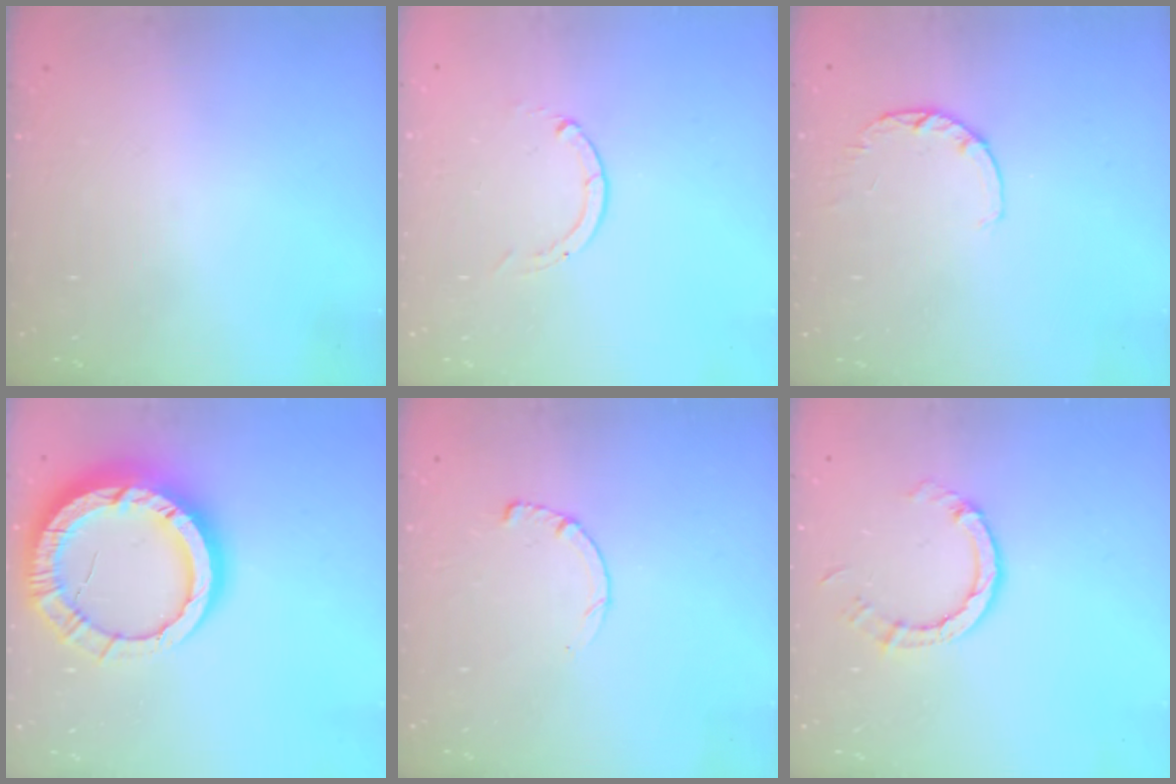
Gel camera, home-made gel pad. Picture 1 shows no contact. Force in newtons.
{"total": 0.0}
{"total": 2.8, "press": 2.7, "slide": 0.5}
{"total": 19.3, "press": 19.2, "slide": 1.9}
{"total": 3.0, "press": 3.0, "slide": 0.3}
{"total": 3.9, "press": 3.9, "slide": 0.2}